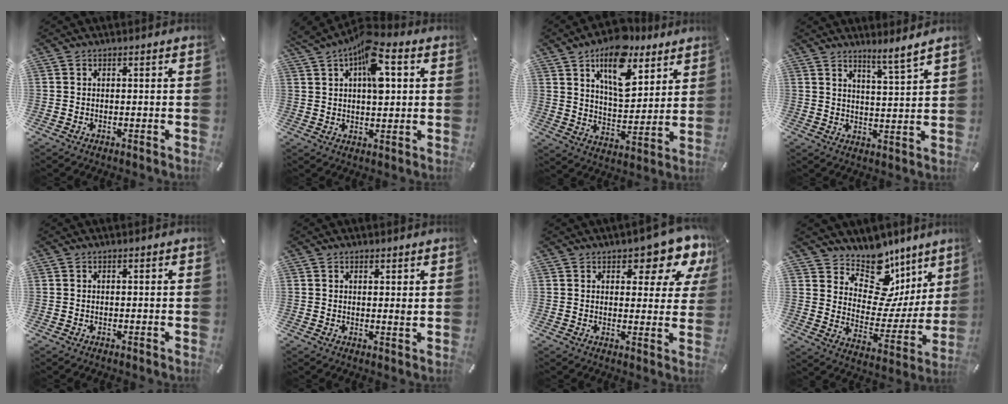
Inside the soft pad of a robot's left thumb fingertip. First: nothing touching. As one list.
[{"total": 10.9, "force": [4.2, 5.4, 8.5], "torque": [-0.127, -0.009, 0.071]}, {"total": 16.4, "force": [10.3, 8.6, 9.5], "torque": [-0.151, -0.052, 0.180]}, {"total": 5.5, "force": [5.0, -0.4, 2.0], "torque": [-0.038, -0.040, 0.086]}, {"total": 0.0}, {"total": 1.7, "force": [1.2, 0.6, 1.1], "torque": [-0.014, -0.005, 0.020]}, {"total": 8.3, "force": [5.5, 3.9, 4.9], "torque": [-0.047, -0.045, 0.087]}, {"total": 14.1, "force": [10.2, 8.3, 5.1], "torque": [-0.067, -0.111, 0.177]}]